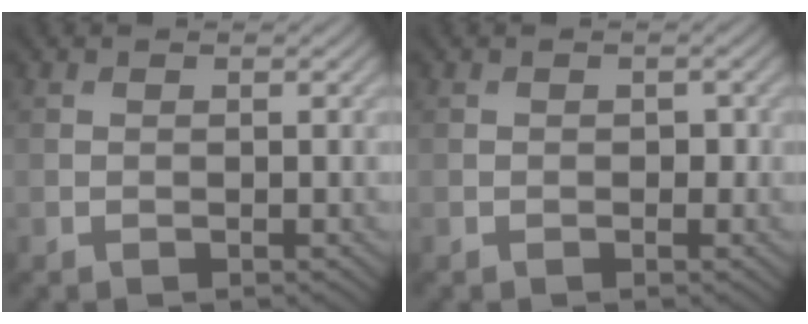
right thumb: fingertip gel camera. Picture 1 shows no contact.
{"total": 1.0, "force": [-0.1, 0.8, 0.6], "torque": [-0.008, -0.007, -0.002]}